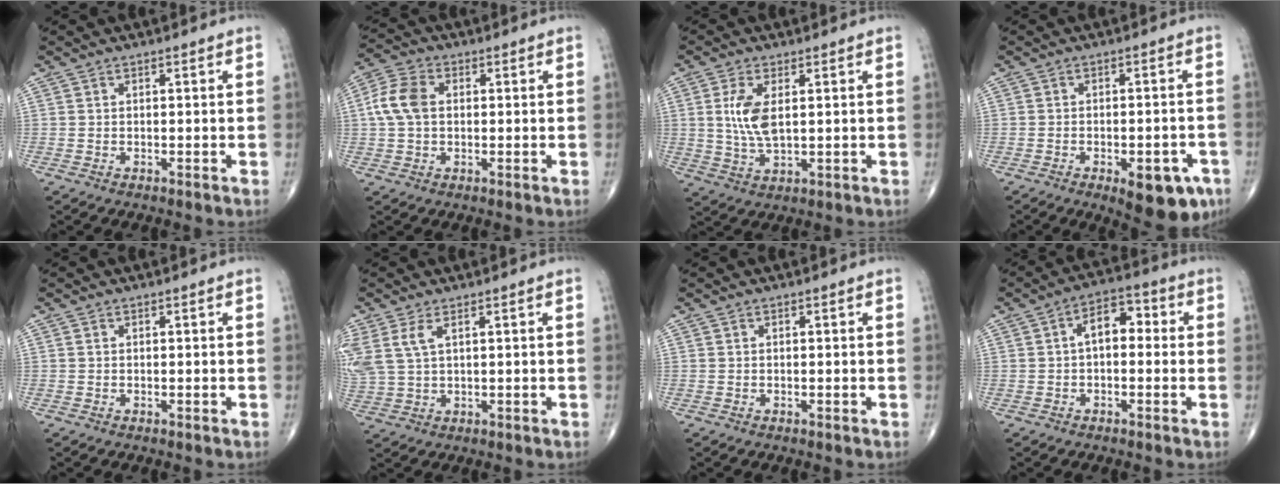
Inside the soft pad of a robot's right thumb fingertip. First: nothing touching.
{"total": 7.4, "force": [0.8, 5.1, 5.3], "torque": [-0.113, 0.017, 0.009]}
{"total": 7.2, "force": [1.4, 3.2, 6.3], "torque": [-0.133, -0.009, 0.033]}
{"total": 10.5, "force": [-5.2, 4.4, 8.0], "torque": [-0.078, 0.018, -0.060]}
{"total": 0.0}
{"total": 7.2, "force": [2.9, 3.6, 5.6], "torque": [-0.149, 0.005, 0.070]}
{"total": 0.0}
{"total": 7.0, "force": [0.5, 4.1, 5.7], "torque": [-0.068, 0.028, -0.003]}